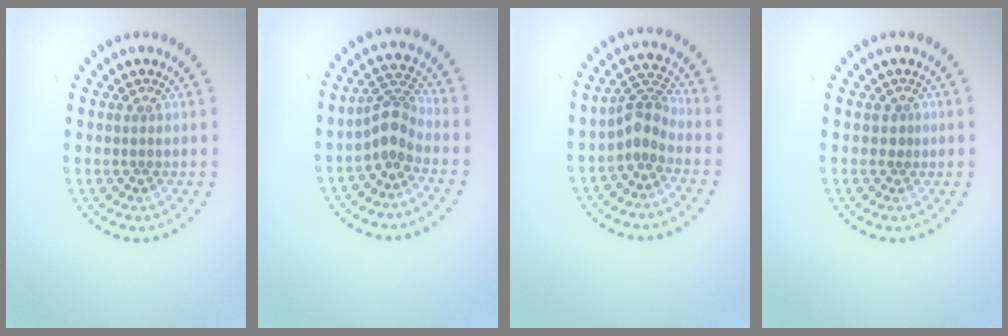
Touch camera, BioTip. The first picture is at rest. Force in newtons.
{"total": 2.8, "press": 2.1, "slide": 1.9}
{"total": 2.7, "press": 2.1, "slide": 1.7}
{"total": 0.6, "press": 0.4, "slide": 0.5}